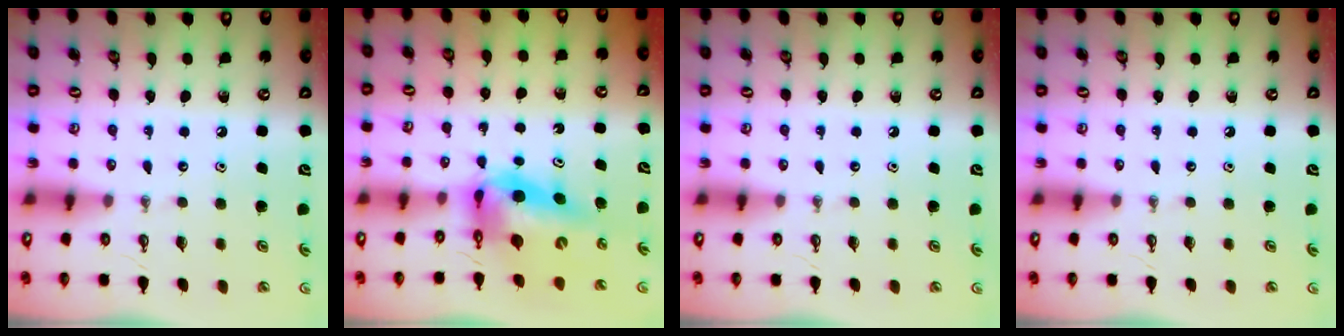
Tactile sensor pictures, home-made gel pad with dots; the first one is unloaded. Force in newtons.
{"total": 10.2, "press": 10.2, "slide": 1.1}
{"total": 0.0}
{"total": 0.0}